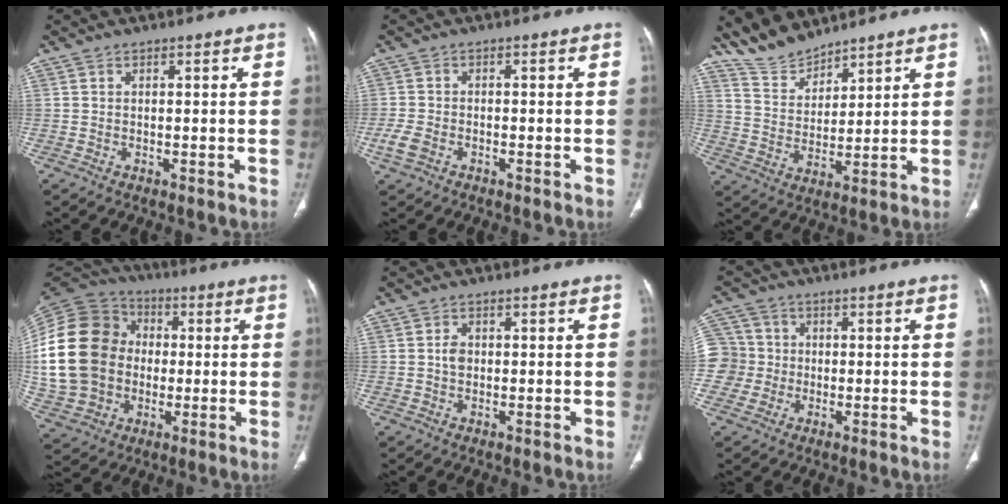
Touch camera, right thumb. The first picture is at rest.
{"total": 3.3, "force": [-1.6, 2.1, 1.9], "torque": [-0.052, 0.004, -0.029]}
{"total": 8.3, "force": [7.7, 2.6, 1.7], "torque": [-0.020, -0.040, 0.164]}
{"total": 24.8, "force": [0.3, 20.3, 14.3], "torque": [-0.302, 0.031, 0.017]}
{"total": 2.1, "force": [0.0, 1.7, 1.3], "torque": [-0.016, 0.004, -0.001]}
{"total": 9.0, "force": [-0.9, 8.8, 1.8], "torque": [-0.028, 0.025, -0.017]}